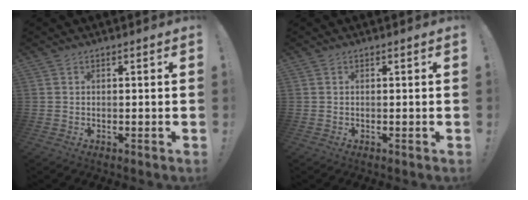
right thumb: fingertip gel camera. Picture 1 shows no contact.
{"total": 0.0}